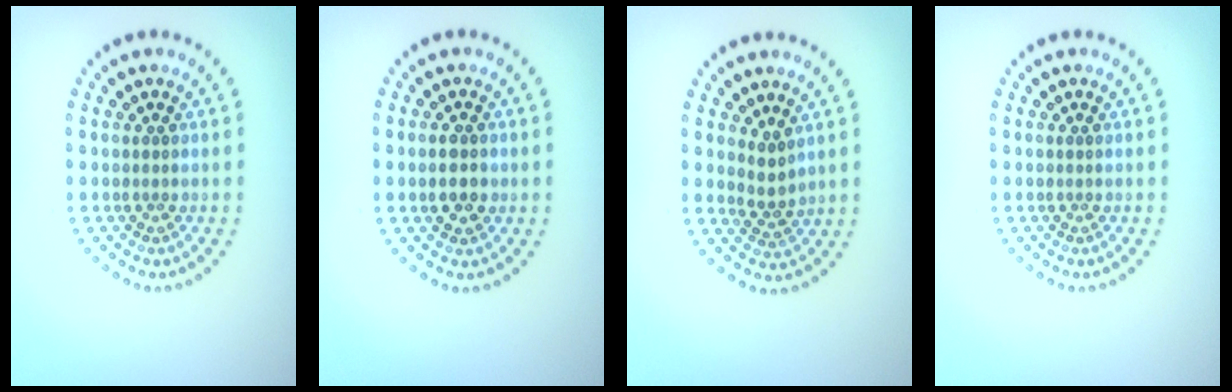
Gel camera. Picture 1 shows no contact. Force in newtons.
{"total": 2.6, "press": 2.6, "slide": 0.1}
{"total": 1.9, "press": 1.4, "slide": 1.2}
{"total": 0.0}